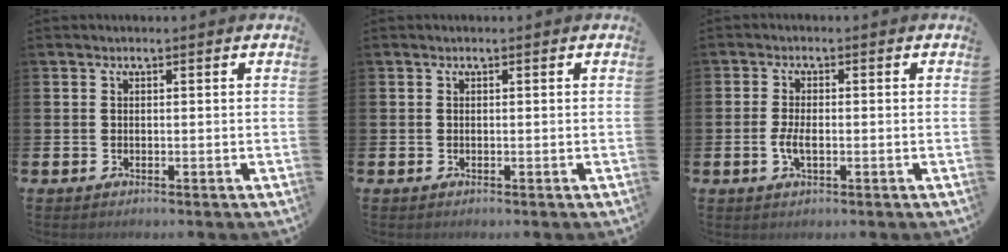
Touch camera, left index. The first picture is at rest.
{"total": 0.0}
{"total": 2.7, "force": [-0.5, 1.2, 2.3], "torque": [-0.042, -0.005, -0.014]}